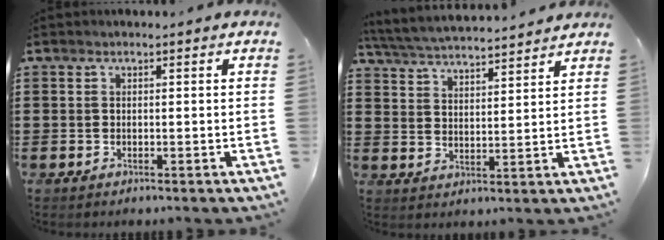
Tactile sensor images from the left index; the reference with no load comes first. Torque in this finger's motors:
{"motor_torque": [2.14, 0.00, 0.39, 0.12]}